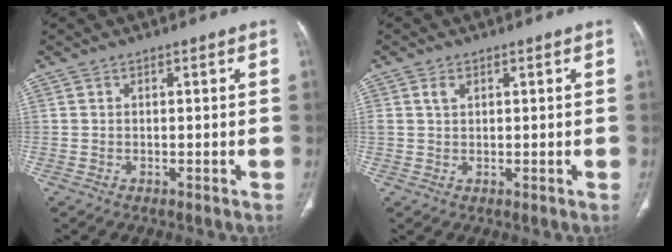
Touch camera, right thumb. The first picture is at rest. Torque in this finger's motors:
{"motor_torque": [0.69, 0.60, 0.54, 0.39, -0.01]}